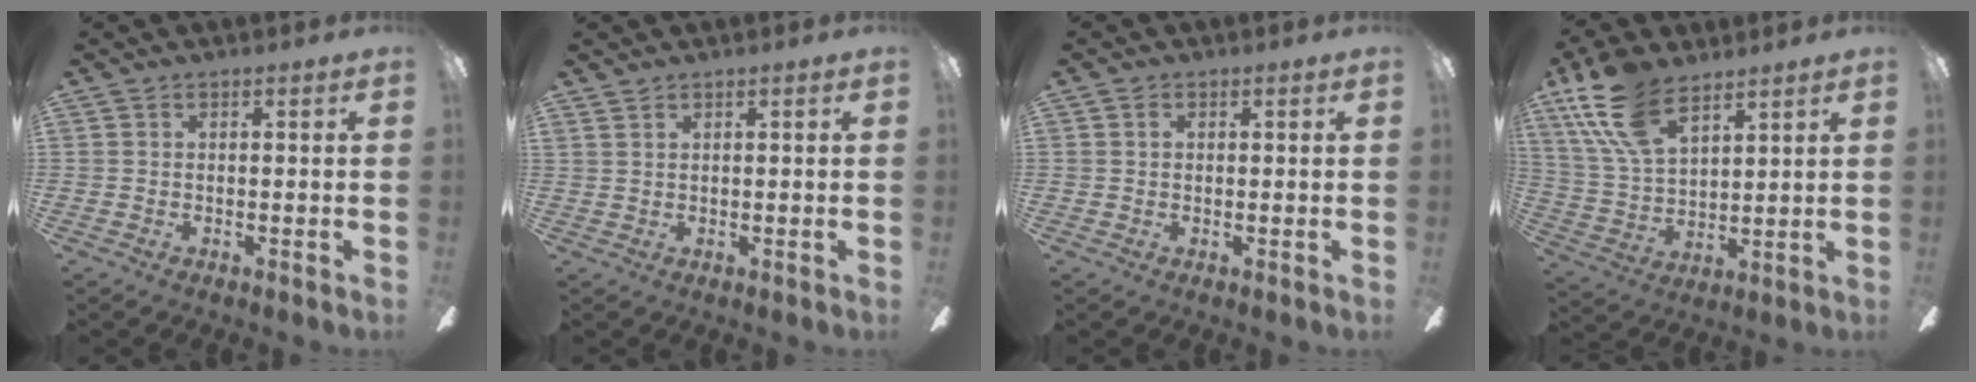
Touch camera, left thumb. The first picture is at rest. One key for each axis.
{"total": 1.1, "fx": 1.0, "fy": 0.4, "fz": 0.2, "tx": -0.006, "ty": 0.000, "tz": 0.018}
{"total": 1.1, "fx": 0.4, "fy": 0.9, "fz": 0.6, "tx": -0.011, "ty": 0.006, "tz": 0.006}
{"total": 16.1, "fx": 10.0, "fy": 7.6, "fz": 10.0, "tx": -0.231, "ty": -0.028, "tz": 0.183}